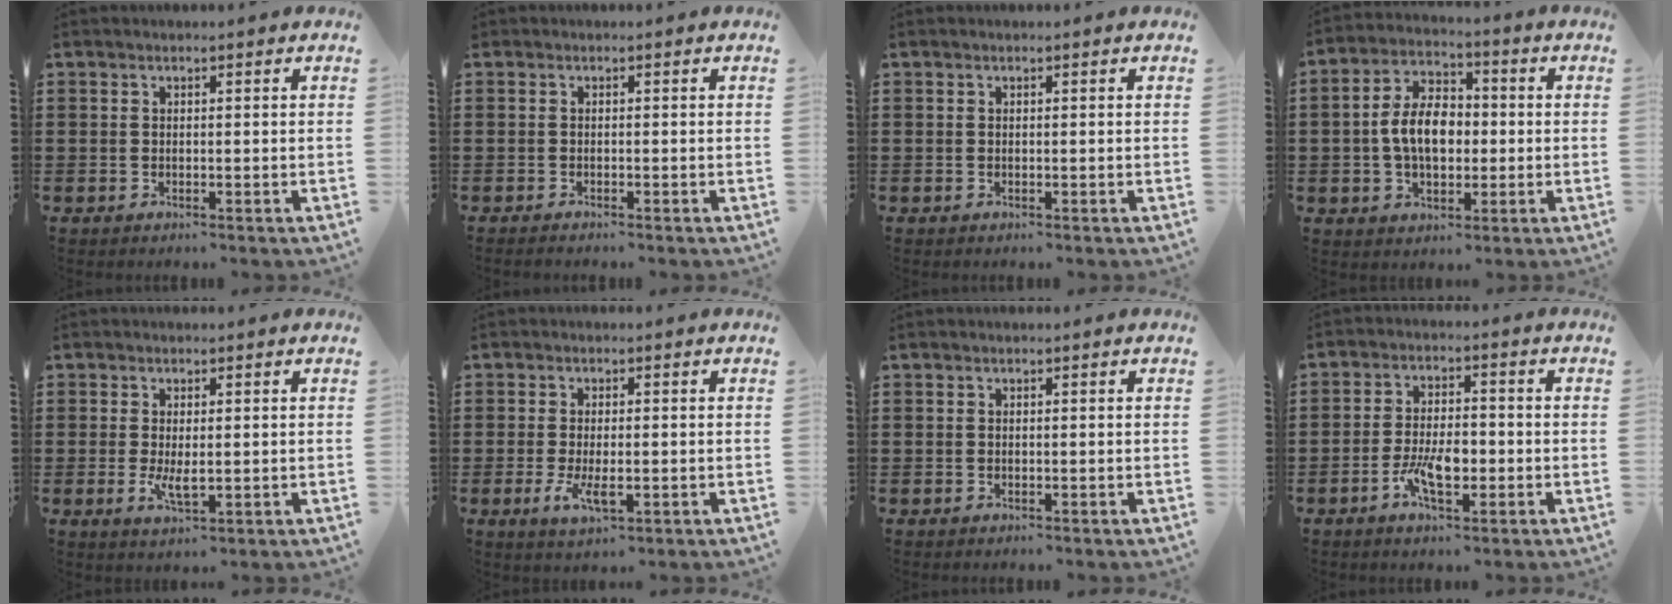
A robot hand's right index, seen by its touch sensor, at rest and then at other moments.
{"total": 0.6, "force": [-0.6, 0.1, -0.1], "torque": [0.002, 0.002, -0.013]}
{"total": 0.0}
{"total": 8.1, "force": [-0.6, 5.0, 6.3], "torque": [-0.134, 0.008, -0.018]}
{"total": 3.4, "force": [-0.2, 1.3, 3.2], "torque": [-0.065, -0.003, -0.005]}
{"total": 4.5, "force": [-1.0, 1.8, 4.0], "torque": [-0.089, -0.006, -0.021]}
{"total": 0.0}
{"total": 6.7, "force": [-2.1, 3.0, 5.6], "torque": [-0.114, 0.004, -0.039]}